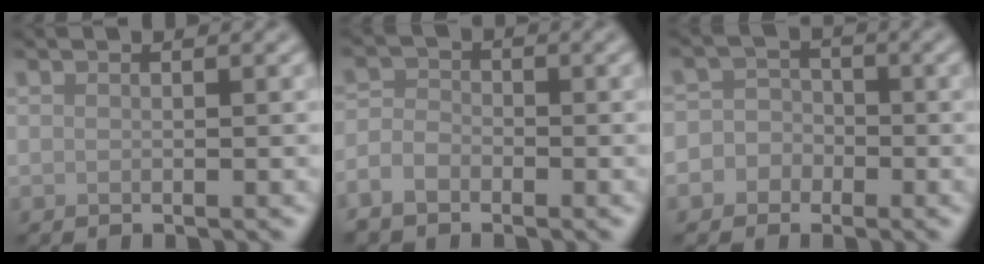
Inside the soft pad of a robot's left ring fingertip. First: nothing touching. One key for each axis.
{"total": 2.5, "fx": -1.7, "fy": 1.6, "fz": 1.0, "tx": -0.019, "ty": 0.001, "tz": -0.044}
{"total": 5.1, "fx": -1.9, "fy": 4.7, "fz": 0.8, "tx": 0.010, "ty": 0.012, "tz": -0.059}